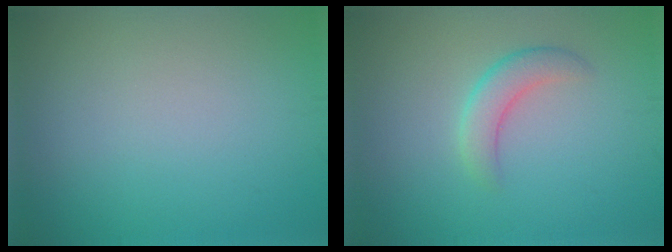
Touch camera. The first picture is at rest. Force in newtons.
{"total": 2.6, "press": 2.6, "slide": 0.1}